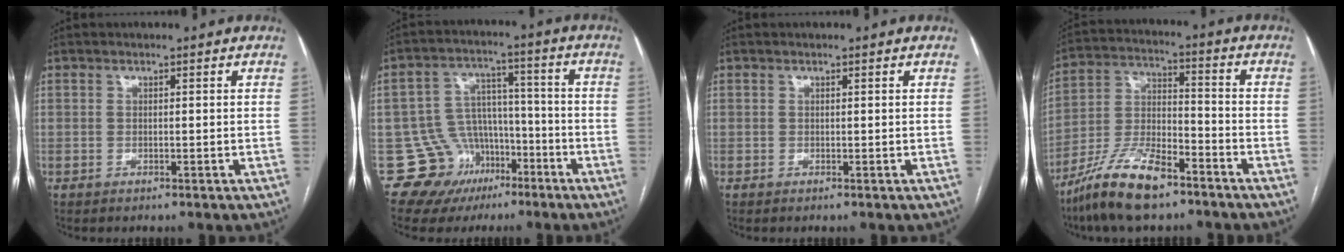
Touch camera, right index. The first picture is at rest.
{"total": 11.5, "force": [-5.9, 9.8, 1.2], "torque": [-0.017, 0.070, -0.078]}
{"total": 0.0}
{"total": 13.6, "force": [-9.7, 3.6, 8.8], "torque": [-0.180, -0.004, -0.180]}